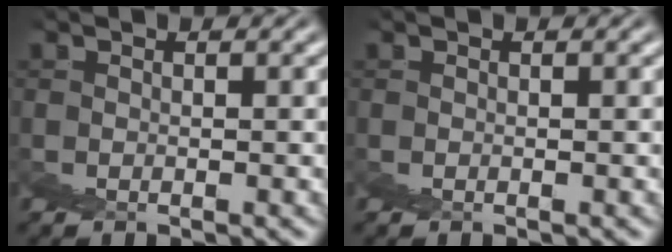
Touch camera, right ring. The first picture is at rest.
{"total": 0.0}